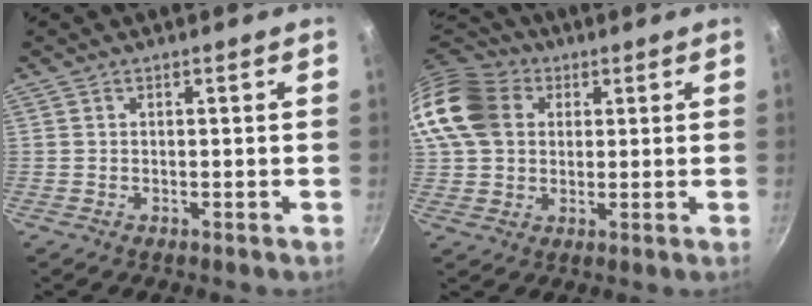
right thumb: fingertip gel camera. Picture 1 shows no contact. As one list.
[{"total": 16.4, "force": [4.7, 13.0, 8.8], "torque": [-0.176, 0.019, 0.077]}]